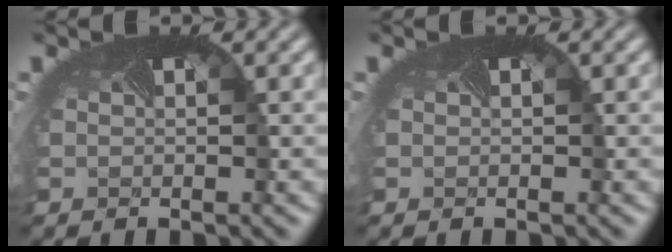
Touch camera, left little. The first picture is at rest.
{"total": 0.0}